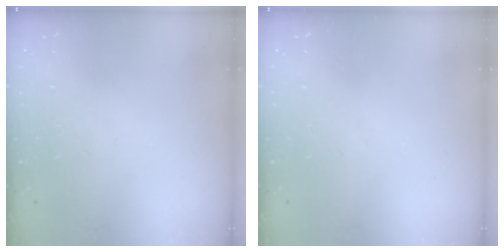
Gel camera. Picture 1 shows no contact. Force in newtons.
{"total": 0.0}